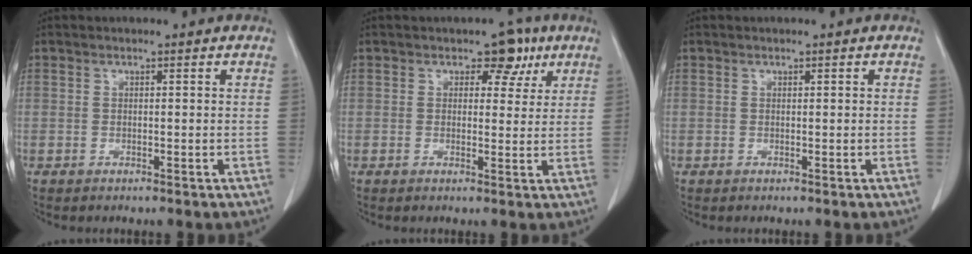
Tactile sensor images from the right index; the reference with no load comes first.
{"total": 4.1, "force": [2.3, 2.7, 2.1], "torque": [-0.013, 0.005, 0.027]}
{"total": 0.0}